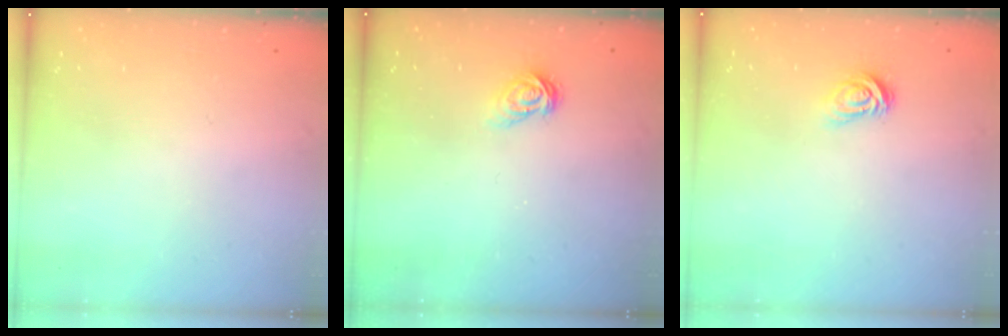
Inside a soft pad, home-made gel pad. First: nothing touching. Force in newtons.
{"total": 3.9, "press": 3.9, "slide": 0.6}
{"total": 3.6, "press": 3.6, "slide": 0.4}